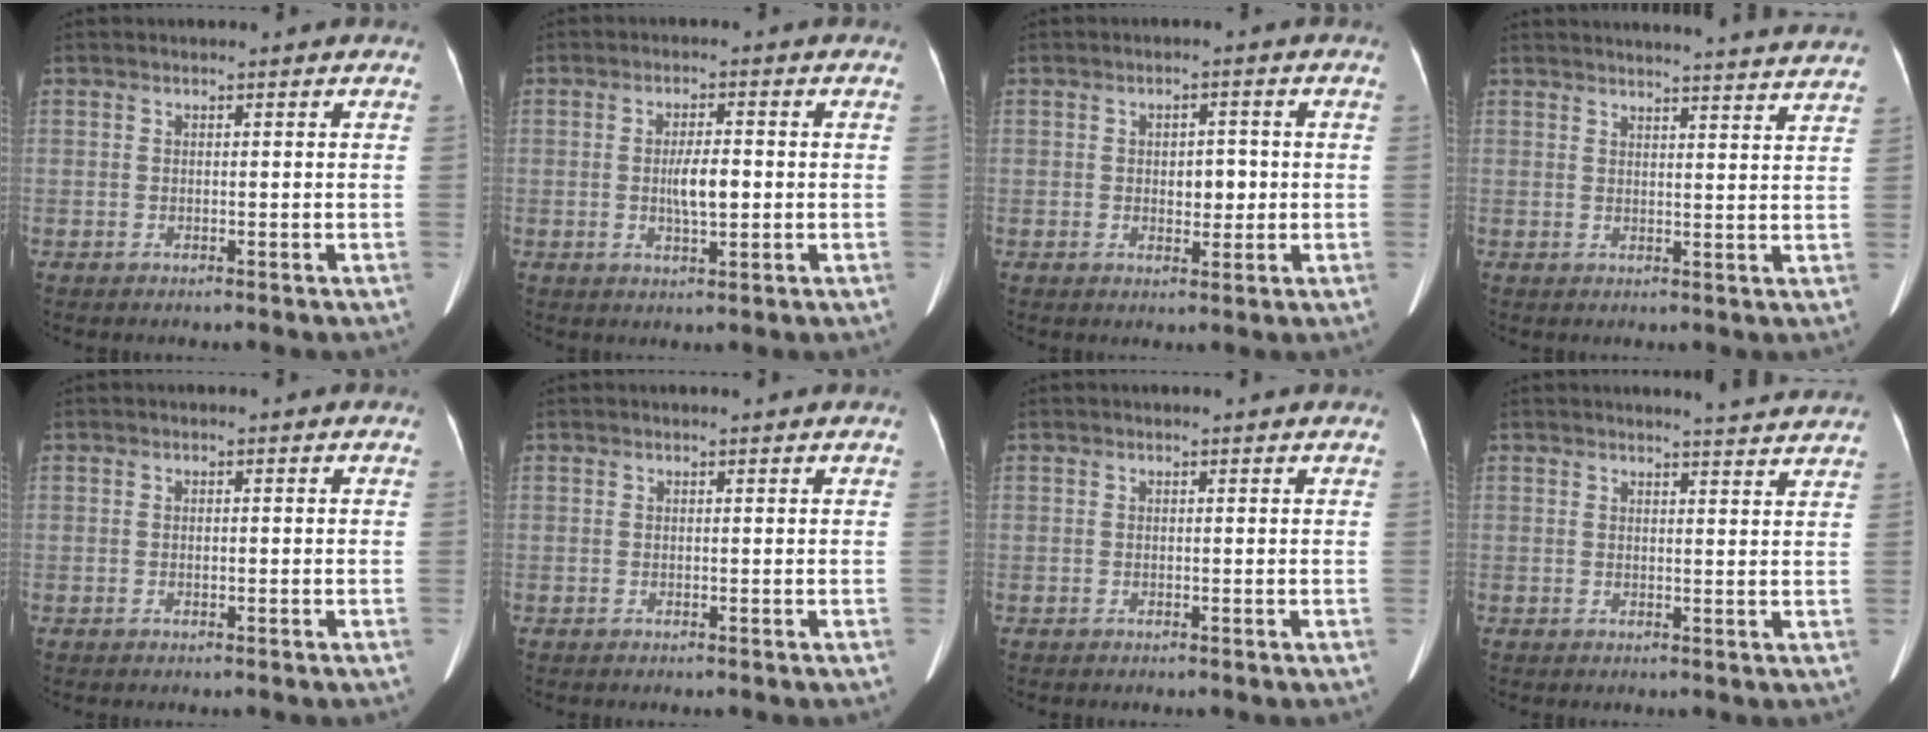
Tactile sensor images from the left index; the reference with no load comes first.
{"total": 4.4, "force": [-0.3, 1.1, 4.2], "torque": [-0.079, -0.001, -0.005]}
{"total": 3.5, "force": [-0.1, 2.0, 2.8], "torque": [-0.037, 0.005, 0.003]}
{"total": 21.2, "force": [20.5, 0.3, 5.3], "torque": [-0.066, -0.030, 0.237]}
{"total": 0.5, "force": [-0.1, 0.2, 0.5], "torque": [-0.009, -0.001, -0.001]}
{"total": 0.9, "force": [0.8, 0.0, 0.3], "torque": [-0.006, 0.008, 0.011]}
{"total": 0.6, "force": [0.6, 0.0, 0.1], "torque": [-0.005, 0.000, 0.003]}
{"total": 5.7, "force": [5.6, -0.3, 1.2], "torque": [-0.024, -0.006, 0.052]}